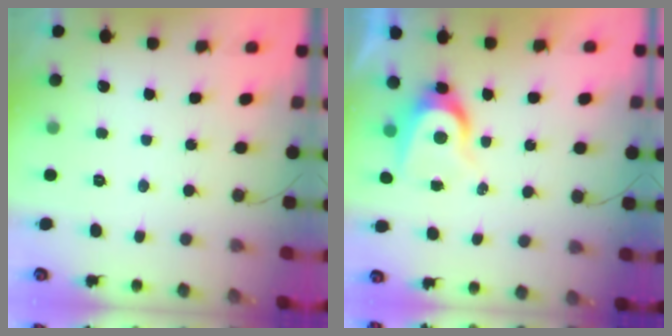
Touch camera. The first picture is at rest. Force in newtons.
{"total": 6.9, "press": 6.9, "slide": 0.1}